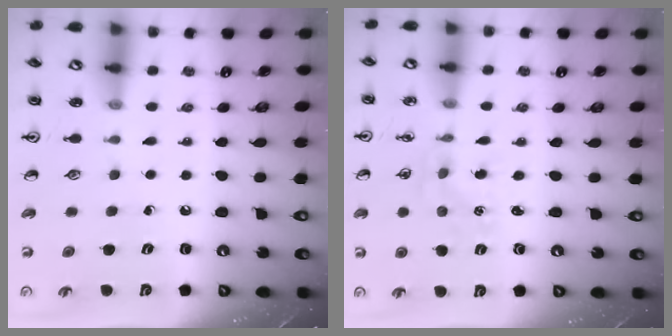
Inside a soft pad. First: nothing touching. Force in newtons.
{"total": 1.6, "press": 1.5, "slide": 0.2}